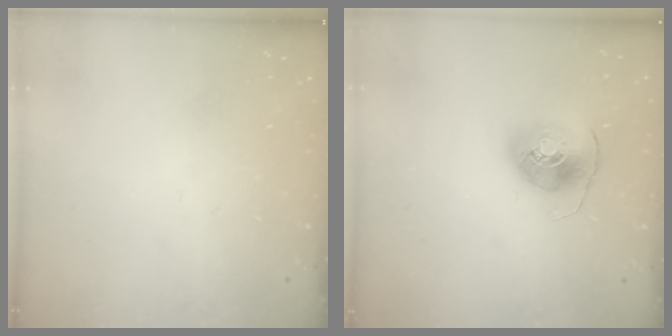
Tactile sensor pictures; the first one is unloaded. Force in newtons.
{"total": 8.1, "press": 8.0, "slide": 1.2}